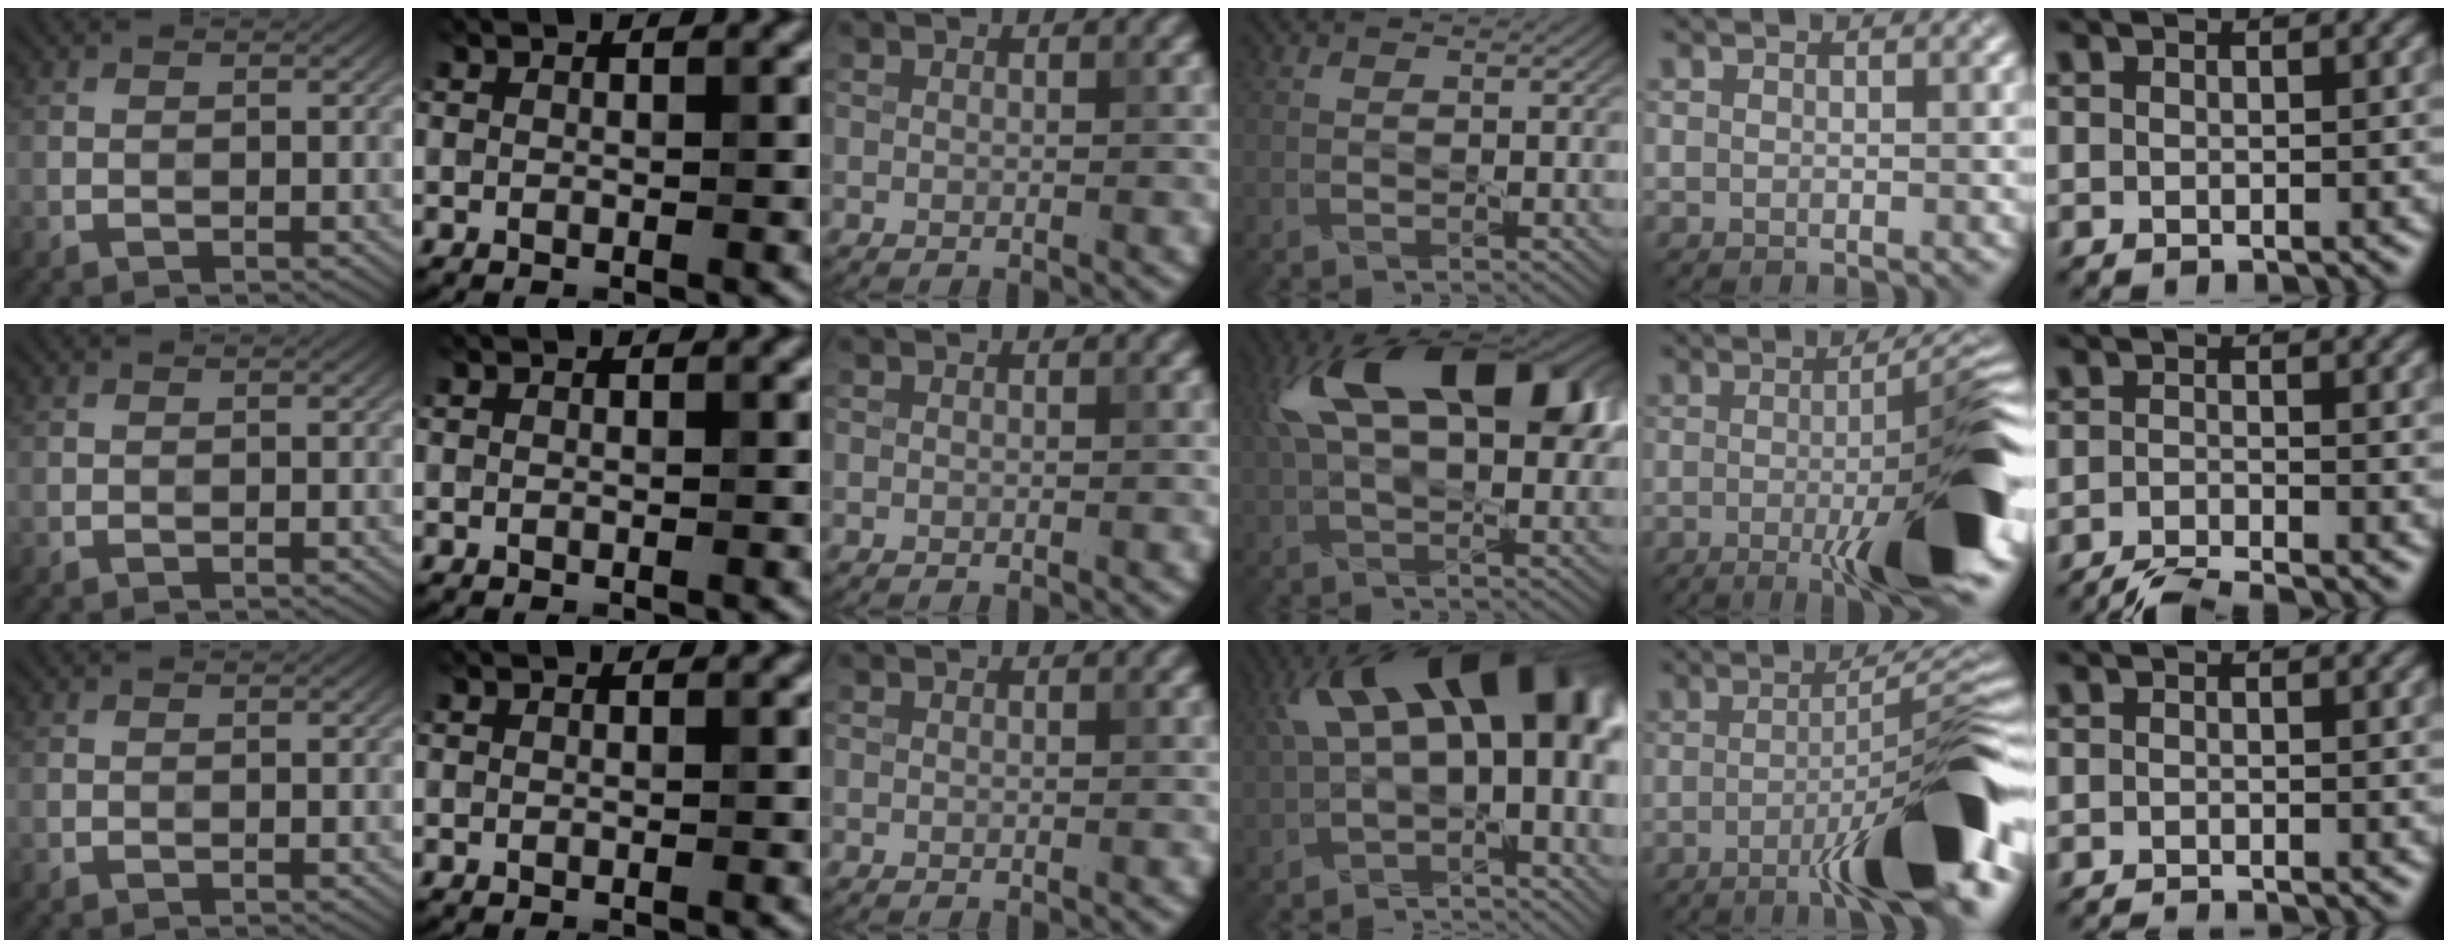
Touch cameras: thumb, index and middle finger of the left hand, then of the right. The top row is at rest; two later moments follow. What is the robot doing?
{"motion": "squeeze", "object": "paper clamp"}